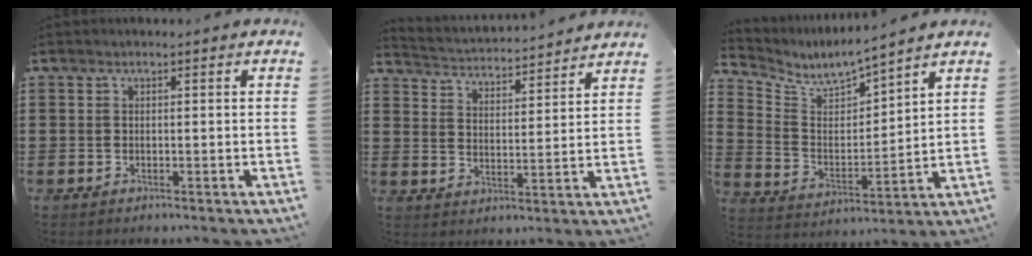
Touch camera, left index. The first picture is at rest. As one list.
[{"total": 2.9, "force": [2.9, -0.3, -0.4], "torque": [-0.013, -0.031, 0.043]}, {"total": 5.5, "force": [5.2, 1.1, 1.7], "torque": [-0.062, -0.037, 0.085]}]